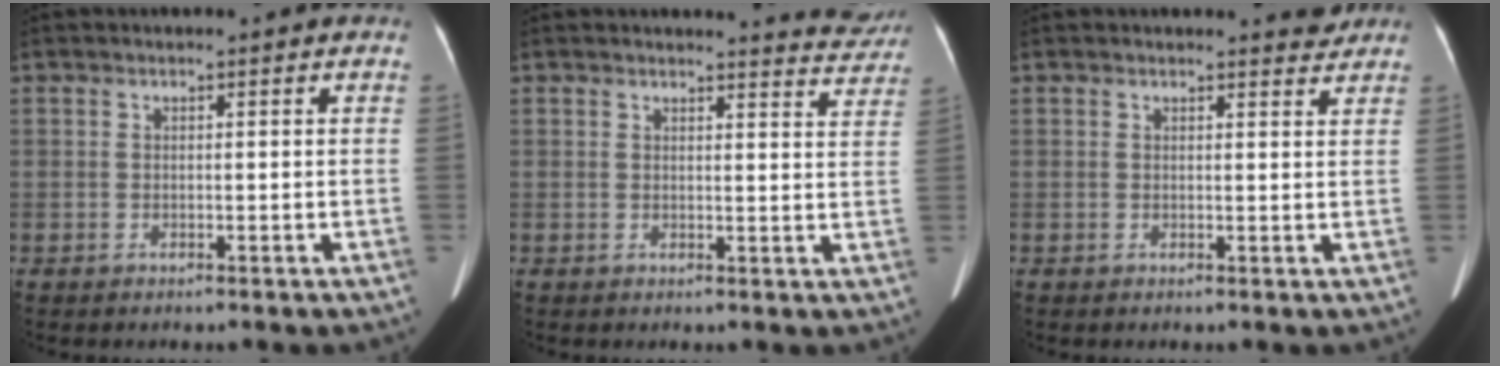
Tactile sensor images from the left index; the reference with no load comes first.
{"total": 5.7, "force": [5.7, 0.4, -0.2], "torque": [0.006, -0.028, 0.044]}
{"total": 2.2, "force": [2.2, 0.3, 0.2], "torque": [-0.005, -0.010, 0.019]}